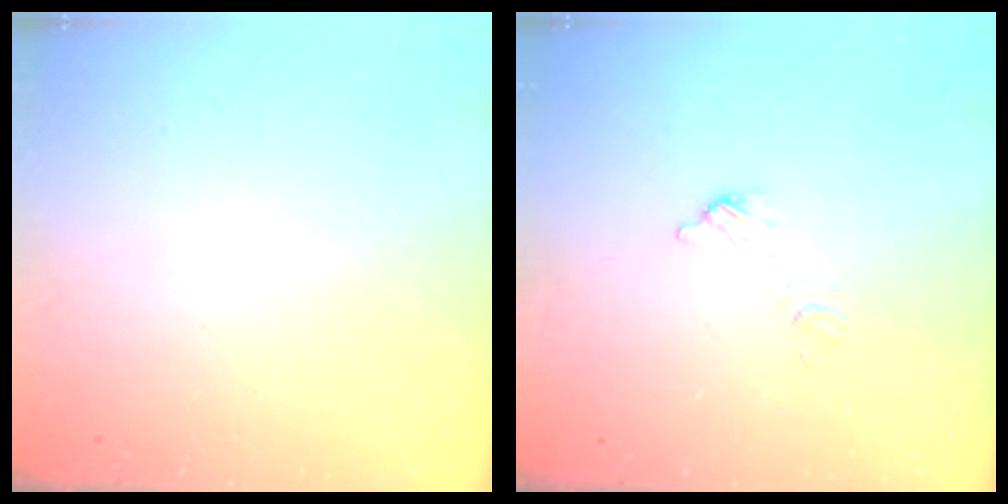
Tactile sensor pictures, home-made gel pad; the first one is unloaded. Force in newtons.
{"total": 6.8, "press": 6.7, "slide": 0.4}